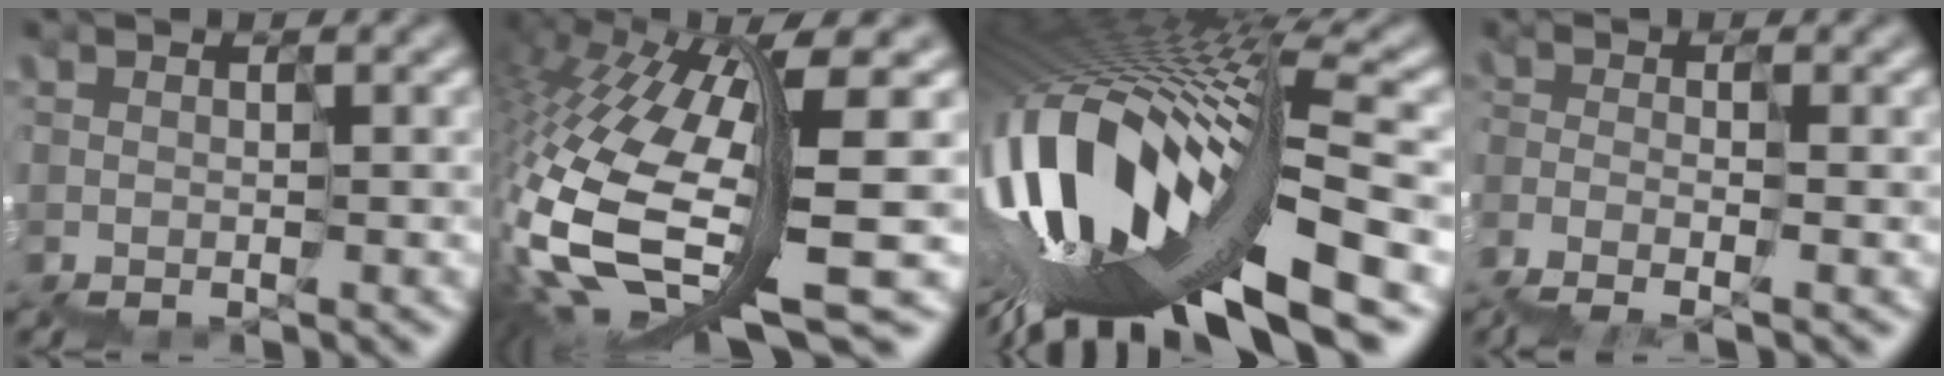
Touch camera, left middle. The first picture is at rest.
{"total": 11.5, "force": [-2.1, 3.3, 10.8], "torque": [-0.272, -0.013, -0.025]}
{"total": 13.7, "force": [-6.0, 4.6, 11.5], "torque": [-0.221, -0.006, -0.094]}
{"total": 2.1, "force": [-2.0, -0.3, -0.3], "torque": [-0.014, 0.002, -0.052]}